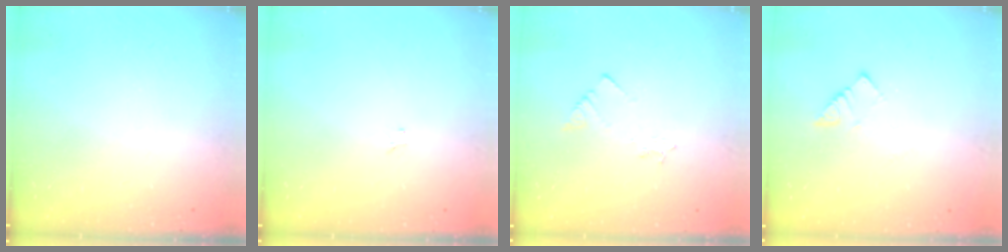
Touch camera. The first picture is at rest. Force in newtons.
{"total": 0.6, "press": 0.6, "slide": 0.1}
{"total": 1.9, "press": 1.9, "slide": 0.3}
{"total": 2.4, "press": 2.3, "slide": 0.5}